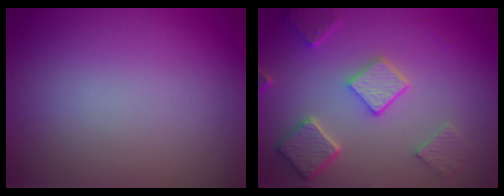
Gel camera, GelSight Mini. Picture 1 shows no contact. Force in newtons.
{"total": 4.9, "press": 3.8, "slide": 3.0}